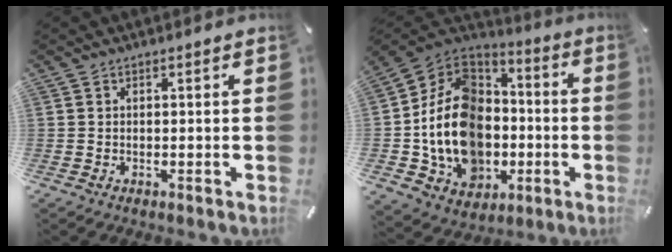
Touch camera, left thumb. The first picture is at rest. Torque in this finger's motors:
{"motor_torque": [1.73, 3.28, 2.75, 0.02, 0.26]}